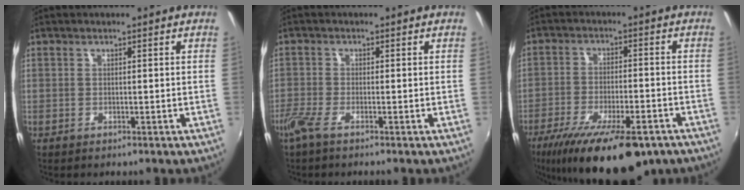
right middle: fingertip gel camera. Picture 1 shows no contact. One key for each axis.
{"total": 2.9, "fx": -2.2, "fy": 0.0, "fz": 2.0, "tx": -0.052, "ty": -0.010, "tz": -0.049}
{"total": 19.4, "fx": -13.2, "fy": 6.3, "fz": 12.8, "tx": -0.239, "ty": -0.053, "tz": -0.200}